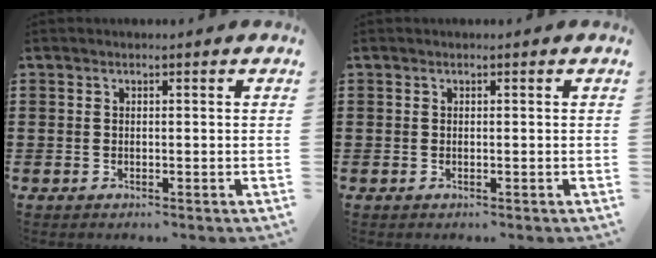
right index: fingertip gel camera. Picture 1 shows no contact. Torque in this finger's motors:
{"motor_torque": [0.03, 0.03, 0.00, 0.00]}